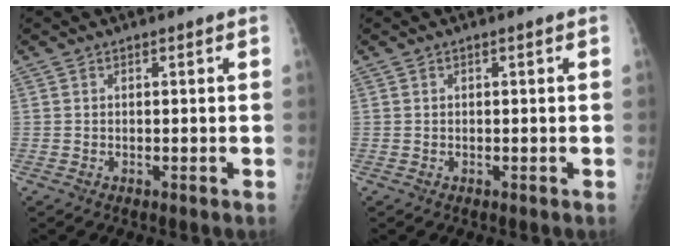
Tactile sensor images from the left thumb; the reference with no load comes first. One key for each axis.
{"total": 0.0}